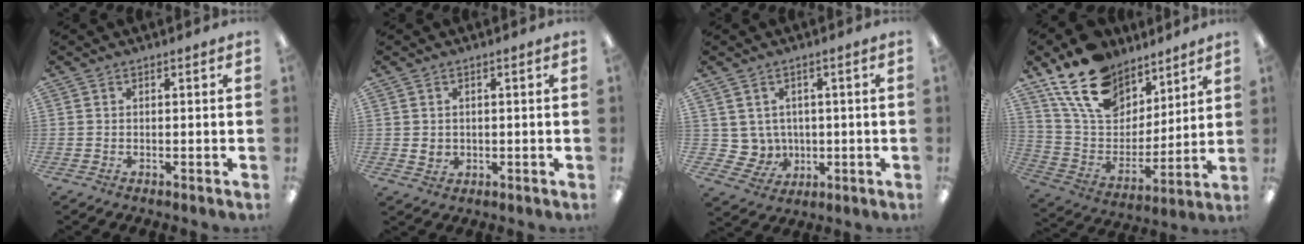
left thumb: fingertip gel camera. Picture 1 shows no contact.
{"total": 2.3, "force": [0.7, 2.0, 0.8], "torque": [-0.009, -0.001, 0.010]}
{"total": 5.6, "force": [2.1, 5.2, 0.3], "torque": [-0.023, -0.010, 0.048]}
{"total": 19.2, "force": [13.1, 11.5, 8.1], "torque": [-0.162, -0.070, 0.247]}